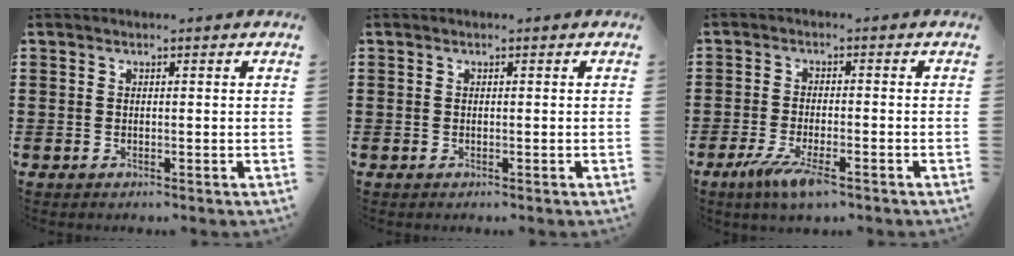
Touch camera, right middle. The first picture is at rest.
{"total": 0.0}
{"total": 5.9, "force": [-3.4, 1.1, 4.7], "torque": [-0.107, -0.021, -0.063]}